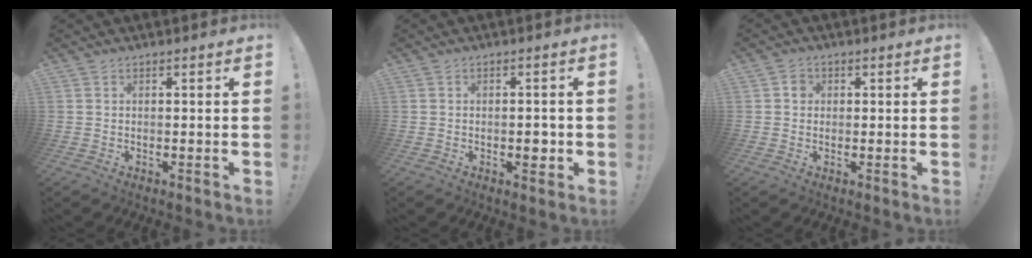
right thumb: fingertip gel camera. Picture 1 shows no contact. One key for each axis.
{"total": 3.2, "fx": -0.7, "fy": 1.9, "fz": 2.4, "tx": -0.019, "ty": 0.001, "tz": -0.015}
{"total": 2.3, "fx": 0.0, "fy": 2.1, "fz": 1.1, "tx": -0.016, "ty": 0.006, "tz": -0.002}